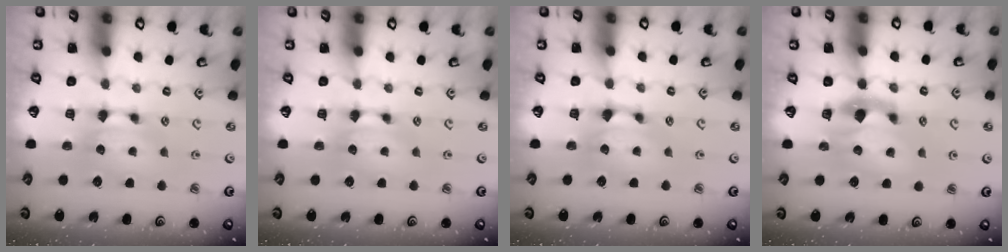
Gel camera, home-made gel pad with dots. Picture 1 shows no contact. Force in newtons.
{"total": 0.0}
{"total": 1.0, "press": 0.4, "slide": 1.0}
{"total": 2.8, "press": 2.5, "slide": 1.3}